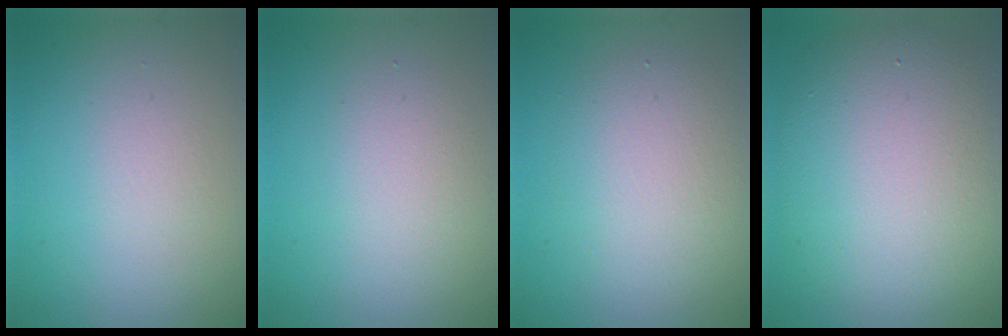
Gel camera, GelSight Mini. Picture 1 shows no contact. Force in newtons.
{"total": 2.1, "press": 2.1, "slide": 0.1}
{"total": 3.7, "press": 3.7, "slide": 0.3}
{"total": 10.8, "press": 10.7, "slide": 0.8}